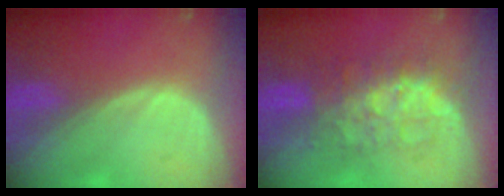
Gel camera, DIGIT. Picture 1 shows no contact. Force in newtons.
{"total": 8.0, "press": 8.0, "slide": 0.6}